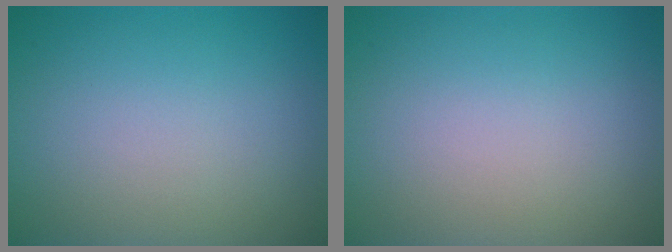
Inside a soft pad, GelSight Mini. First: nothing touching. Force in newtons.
{"total": 0.0}